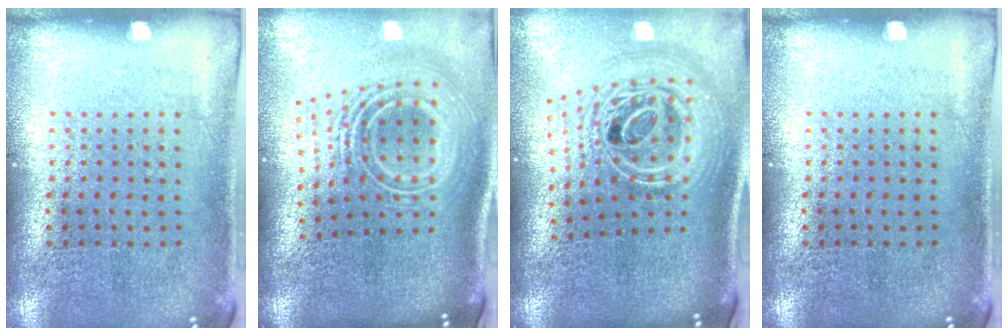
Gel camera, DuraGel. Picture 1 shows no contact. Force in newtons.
{"total": 2.8, "press": 1.9, "slide": 2.0}
{"total": 3.0, "press": 2.1, "slide": 2.1}
{"total": 0.0}